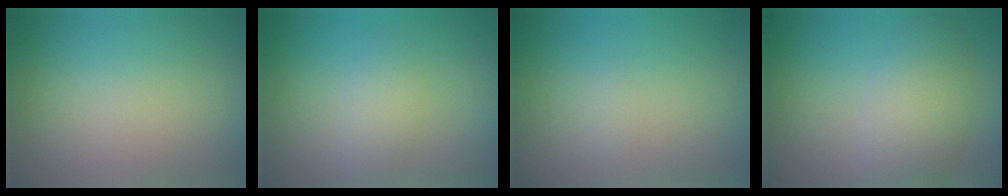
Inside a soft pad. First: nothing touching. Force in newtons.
{"total": 1.5, "press": 1.5, "slide": 0.0}
{"total": 0.6, "press": 0.6, "slide": 0.1}
{"total": 4.9, "press": 4.9, "slide": 0.3}